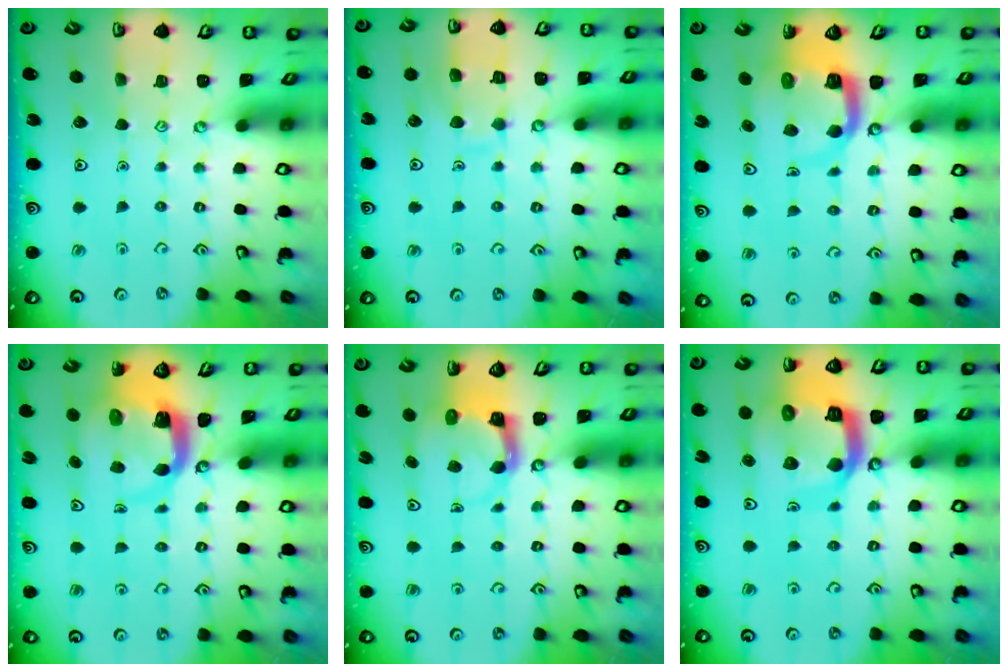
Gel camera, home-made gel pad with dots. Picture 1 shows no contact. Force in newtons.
{"total": 9.0, "press": 8.9, "slide": 0.9}
{"total": 6.6, "press": 6.5, "slide": 0.9}
{"total": 5.6, "press": 5.5, "slide": 0.9}
{"total": 3.8, "press": 3.8, "slide": 0.4}
{"total": 14.7, "press": 14.6, "slide": 1.8}